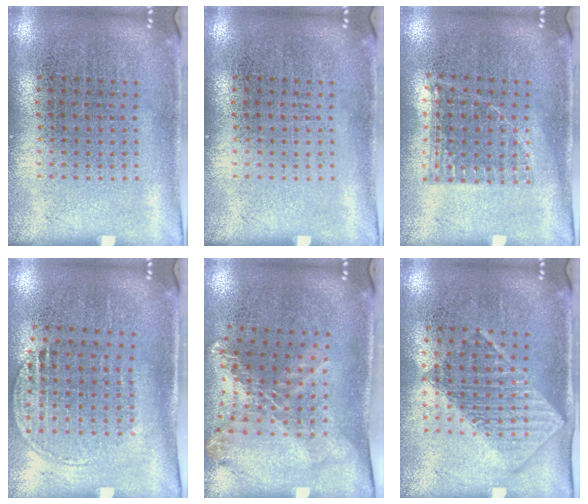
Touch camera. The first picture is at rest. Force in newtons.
{"total": 0.0}
{"total": 0.8, "press": 0.8, "slide": 0.2}
{"total": 1.5, "press": 1.3, "slide": 0.8}
{"total": 1.7, "press": 1.3, "slide": 1.1}
{"total": 1.4, "press": 1.3, "slide": 0.6}